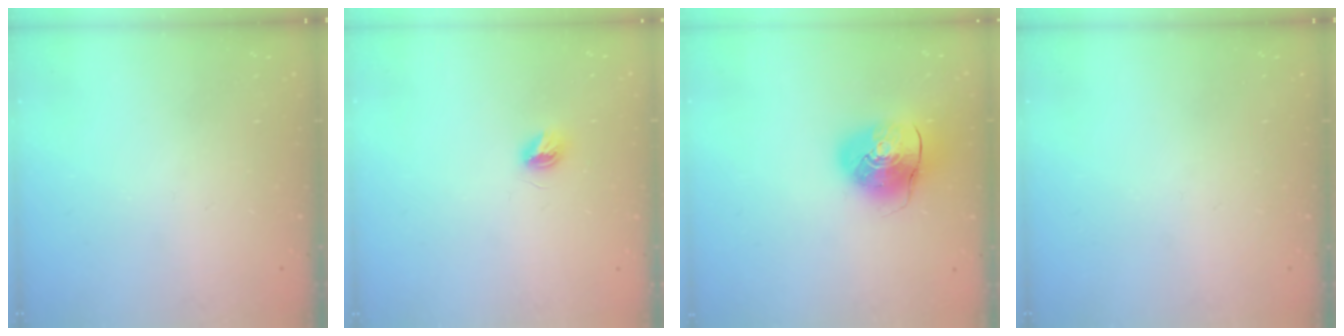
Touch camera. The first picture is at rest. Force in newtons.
{"total": 4.9, "press": 4.9, "slide": 0.4}
{"total": 10.6, "press": 10.5, "slide": 1.8}
{"total": 0.0}